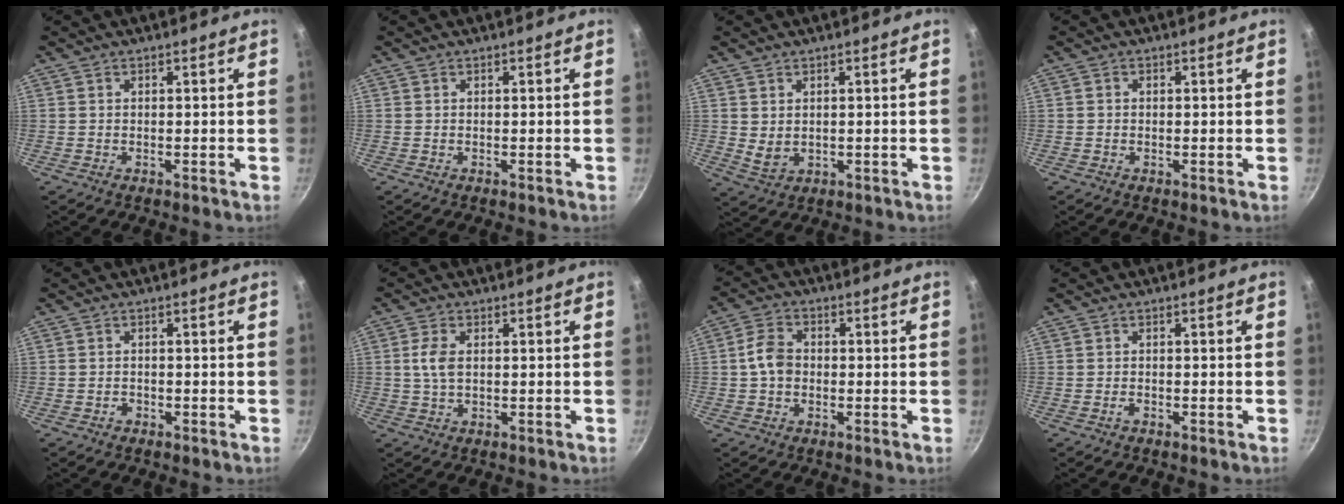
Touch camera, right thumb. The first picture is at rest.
{"total": 0.0}
{"total": 3.2, "force": [0.9, 2.3, 2.1], "torque": [-0.034, -0.012, 0.024]}
{"total": 0.7, "force": [0.0, 0.6, 0.2], "torque": [-0.003, 0.003, -0.001]}
{"total": 1.1, "force": [-0.6, 0.8, 0.3], "torque": [-0.004, 0.007, -0.010]}
{"total": 4.0, "force": [0.6, 2.3, 3.3], "torque": [-0.070, 0.005, 0.010]}
{"total": 5.4, "force": [-0.4, 4.1, 3.5], "torque": [-0.056, 0.018, -0.014]}
{"total": 0.9, "force": [-0.6, 0.4, 0.6], "torque": [-0.014, 0.004, -0.013]}